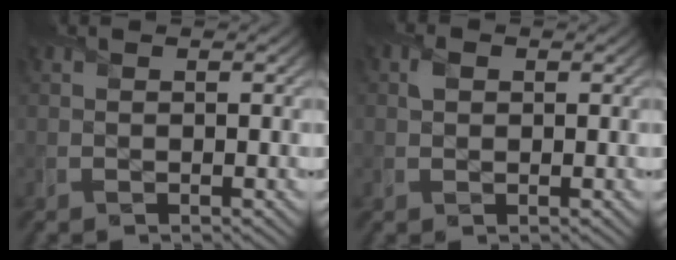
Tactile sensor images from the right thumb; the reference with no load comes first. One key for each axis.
{"total": 1.3, "fx": 0.5, "fy": 1.0, "fz": 0.6, "tx": -0.015, "ty": 0.003, "tz": 0.005}